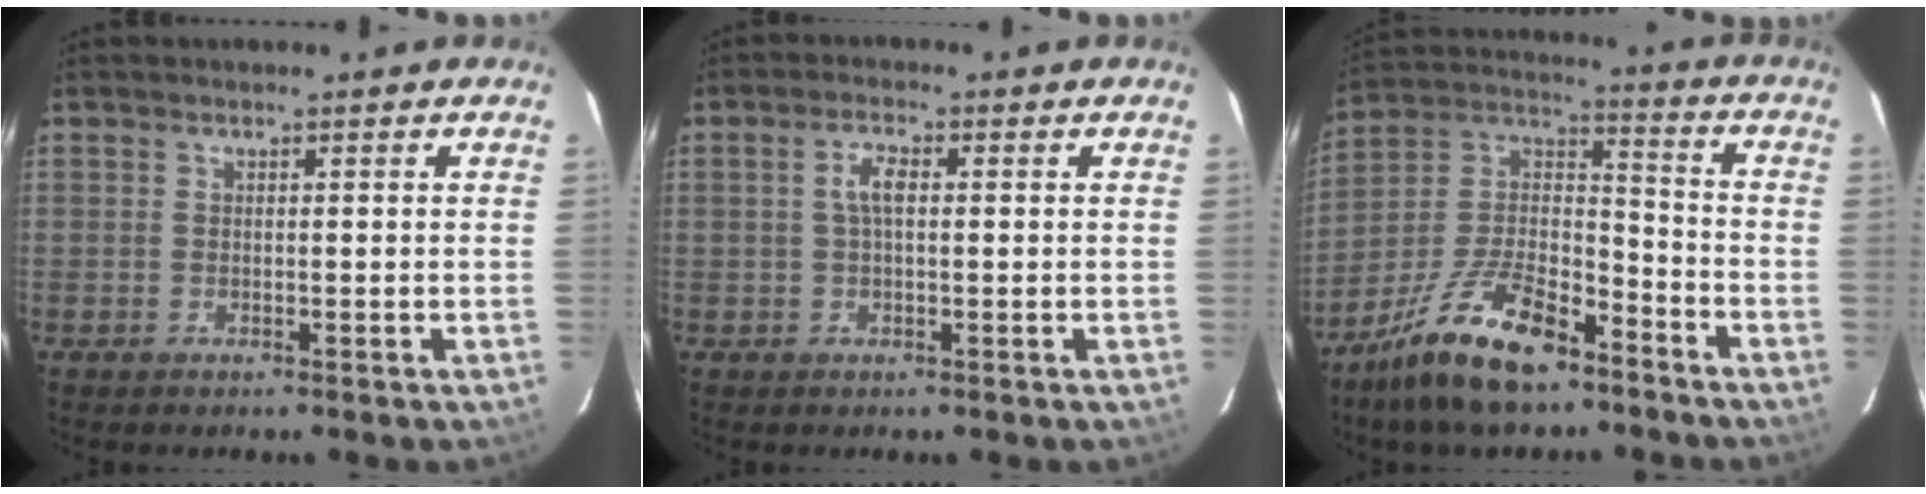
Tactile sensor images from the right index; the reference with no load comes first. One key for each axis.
{"total": 3.3, "fx": 0.4, "fy": 1.3, "fz": 3.0, "tx": -0.061, "ty": 0.008, "tz": 0.008}
{"total": 17.6, "fx": -11.6, "fy": 7.1, "fz": 11.1, "tx": -0.227, "ty": 0.011, "tz": -0.209}